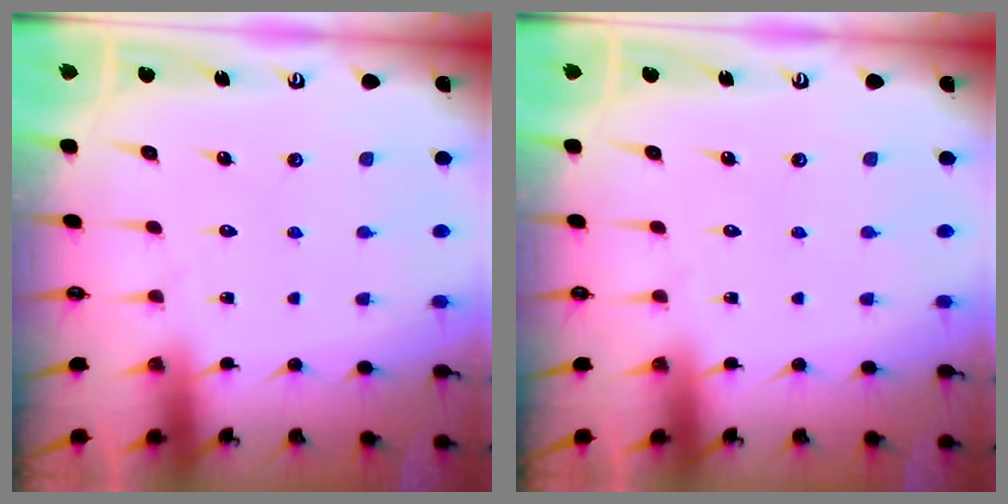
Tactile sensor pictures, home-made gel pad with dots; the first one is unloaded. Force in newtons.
{"total": 0.0}